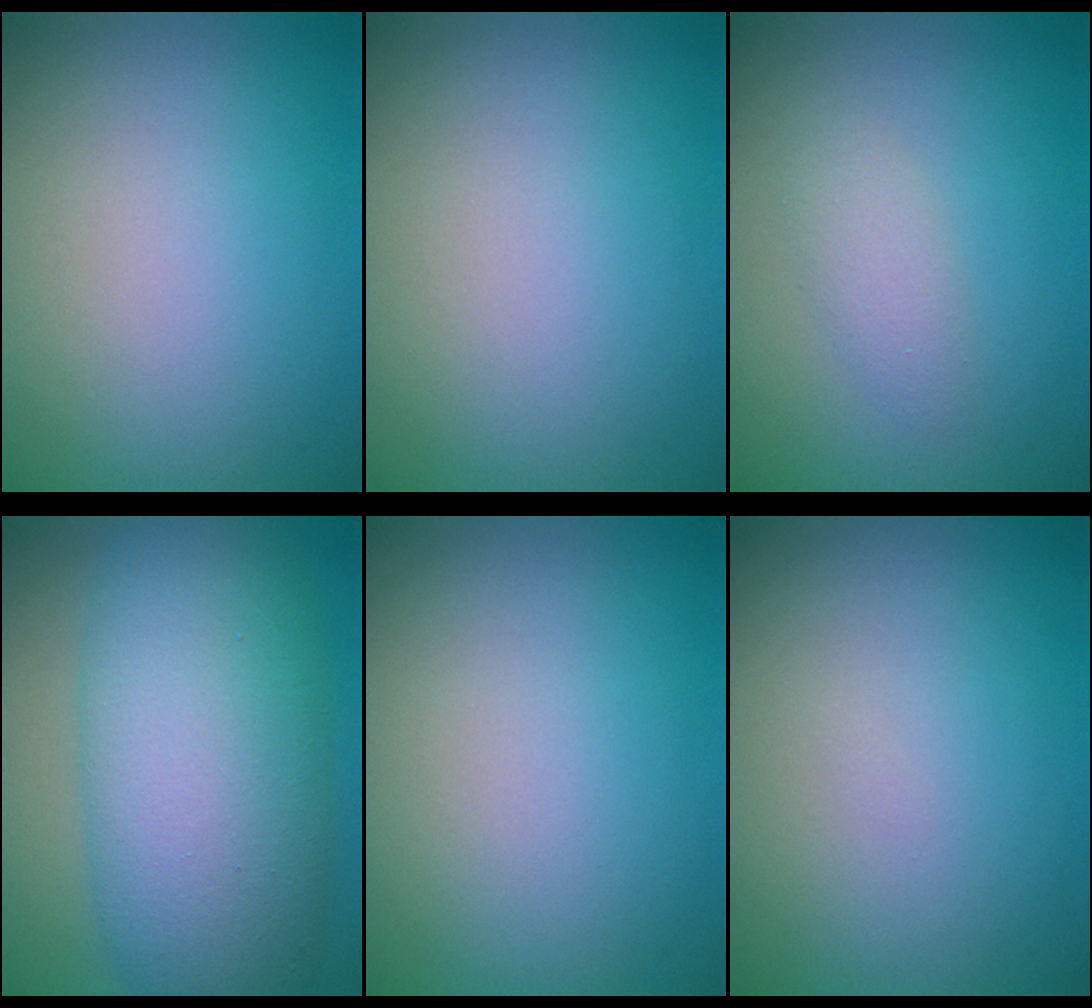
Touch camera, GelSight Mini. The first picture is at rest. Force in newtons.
{"total": 0.0}
{"total": 1.7, "press": 1.7, "slide": 0.1}
{"total": 11.6, "press": 11.6, "slide": 0.1}
{"total": 0.0}
{"total": 0.0}